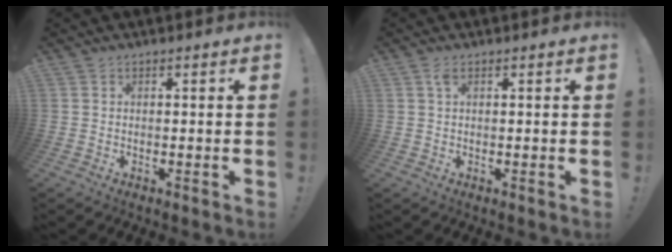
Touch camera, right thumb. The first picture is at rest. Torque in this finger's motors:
{"motor_torque": [-0.11, -0.10, 0.18, 0.16, 0.00]}